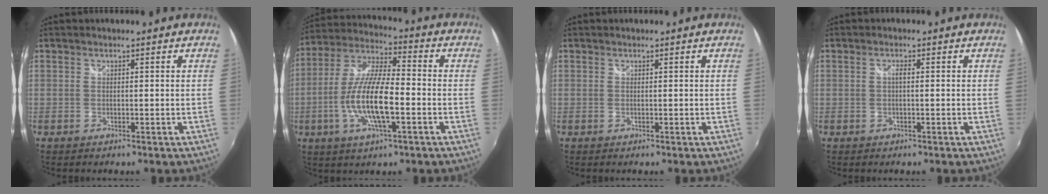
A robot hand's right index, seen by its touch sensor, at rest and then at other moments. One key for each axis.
{"total": 13.9, "fx": -4.0, "fy": 3.7, "fz": 12.8, "tx": -0.261, "ty": -0.004, "tz": -0.076}
{"total": 0.0}
{"total": 1.1, "fx": -0.2, "fy": 0.2, "fz": 1.0, "tx": -0.019, "ty": 0.002, "tz": -0.004}